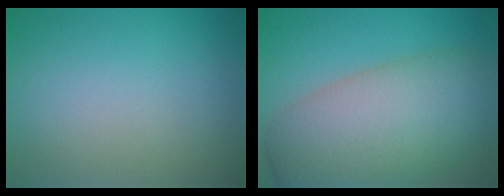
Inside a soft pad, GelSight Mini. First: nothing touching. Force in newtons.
{"total": 12.2, "press": 12.1, "slide": 0.6}